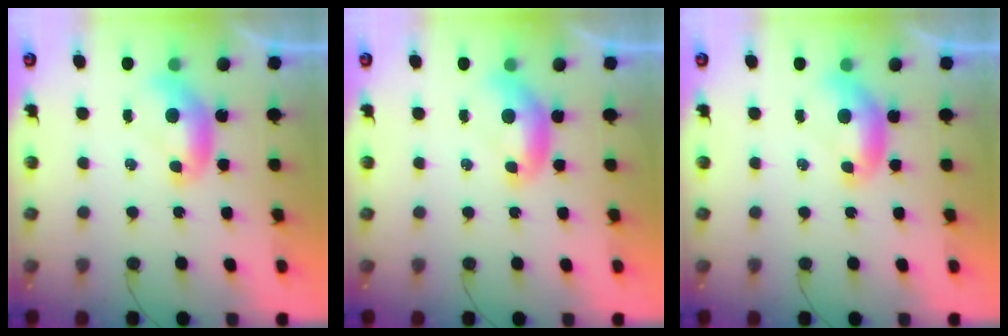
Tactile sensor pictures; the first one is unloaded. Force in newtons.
{"total": 0.0}
{"total": 0.0}